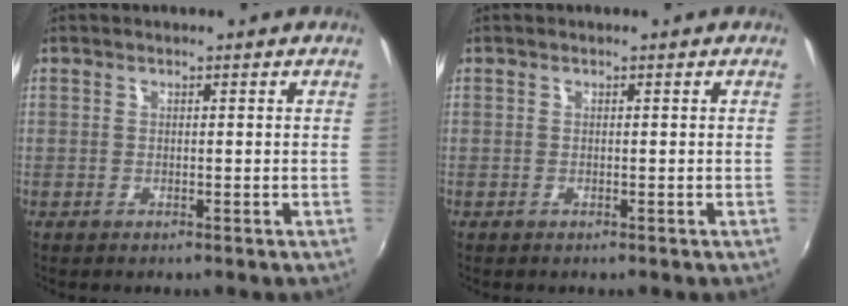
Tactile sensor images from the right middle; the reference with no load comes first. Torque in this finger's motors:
{"motor_torque": [0.03, 0.05, 0.02, 0.01]}